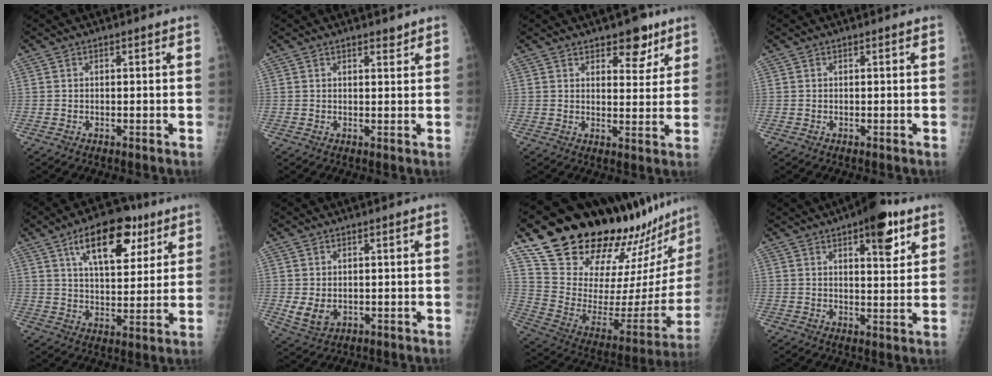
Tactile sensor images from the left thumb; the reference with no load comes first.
{"total": 1.8, "force": [1.5, 0.7, 0.8], "torque": [-0.002, -0.010, 0.020]}
{"total": 6.9, "force": [4.6, 3.4, 3.8], "torque": [-0.019, -0.026, 0.064]}
{"total": 0.0}
{"total": 15.5, "force": [8.0, 7.5, 10.9], "torque": [-0.131, -0.024, 0.128]}
{"total": 4.3, "force": [0.1, 3.3, 2.8], "torque": [-0.043, -0.012, 0.015]}
{"total": 32.4, "force": [27.6, 7.5, 15.2], "torque": [-0.214, -0.182, 0.403]}
{"total": 10.1, "force": [5.6, 3.6, 7.6], "torque": [-0.082, -0.023, 0.074]}